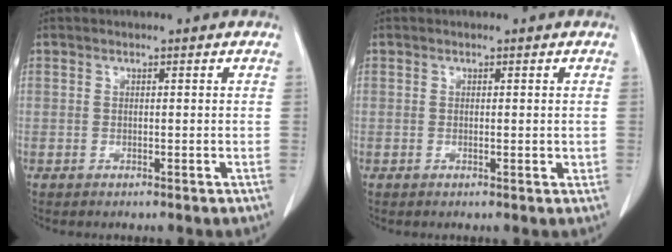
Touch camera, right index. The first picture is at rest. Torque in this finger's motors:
{"motor_torque": [-0.15, 0.18, 0.07, -0.01]}